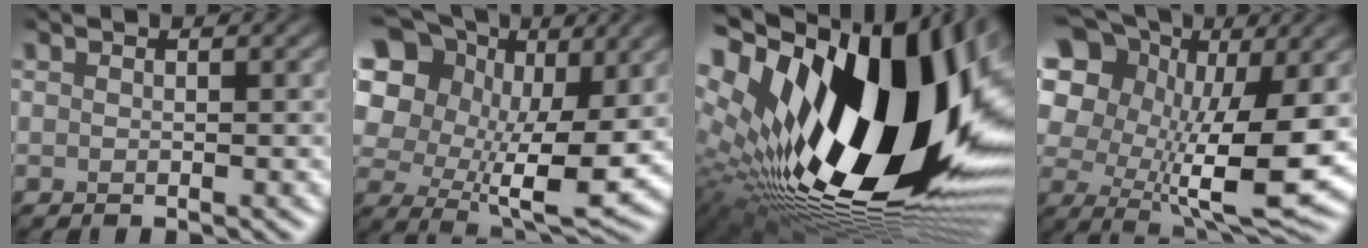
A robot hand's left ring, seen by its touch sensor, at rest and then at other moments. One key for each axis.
{"total": 16.0, "fx": 6.3, "fy": 10.3, "fz": 10.4, "tx": -0.205, "ty": 0.027, "tz": 0.117}
{"total": 22.4, "fx": 2.8, "fy": 11.6, "fz": 19.0, "tx": -0.351, "ty": -0.014, "tz": 0.041}
{"total": 15.4, "fx": 5.2, "fy": 8.7, "fz": 11.5, "tx": -0.204, "ty": 0.023, "tz": 0.089}